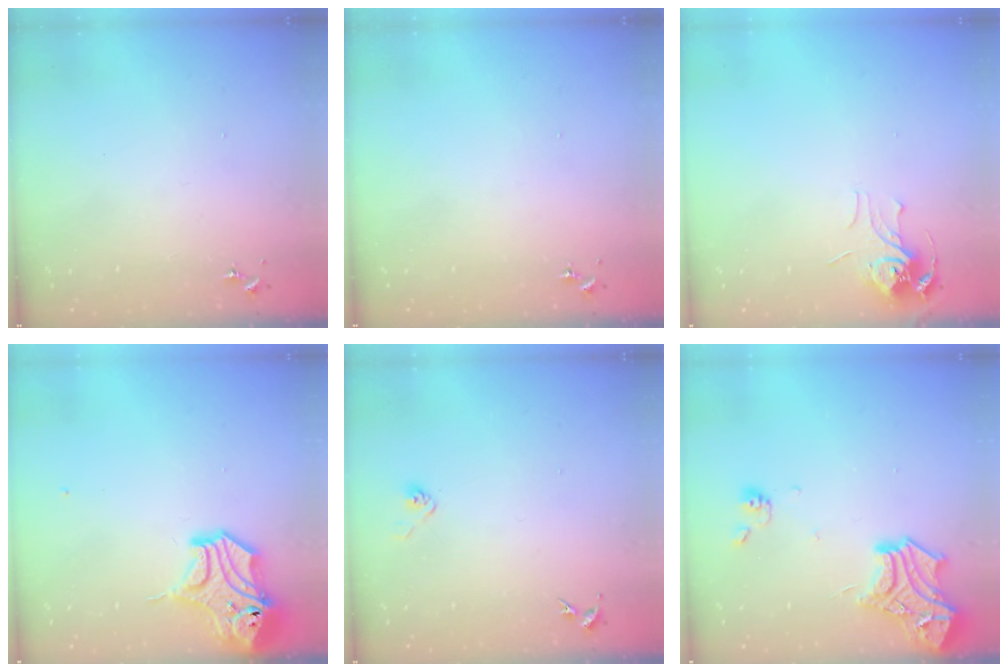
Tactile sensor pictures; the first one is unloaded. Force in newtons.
{"total": 0.0}
{"total": 7.8, "press": 7.7, "slide": 0.7}
{"total": 14.8, "press": 14.7, "slide": 2.2}
{"total": 3.0, "press": 2.9, "slide": 0.9}
{"total": 16.2, "press": 16.2, "slide": 1.5}